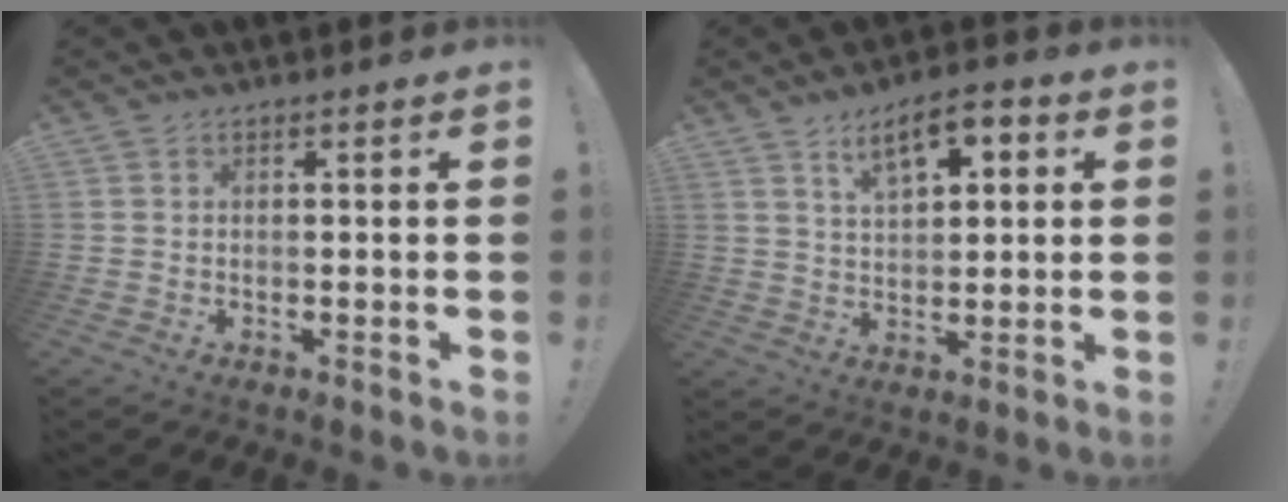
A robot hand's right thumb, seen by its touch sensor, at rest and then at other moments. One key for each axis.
{"total": 9.3, "fx": 4.5, "fy": 4.4, "fz": 6.9, "tx": -0.099, "ty": -0.012, "tz": 0.076}